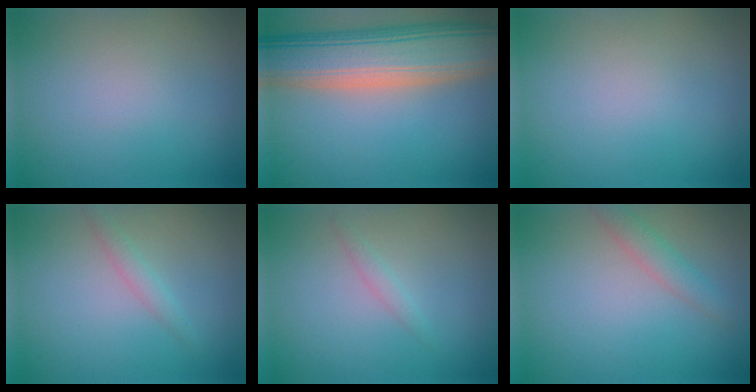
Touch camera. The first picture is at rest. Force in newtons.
{"total": 11.1, "press": 11.0, "slide": 0.8}
{"total": 0.0}
{"total": 1.3, "press": 1.3, "slide": 0.0}
{"total": 1.0, "press": 0.9, "slide": 0.2}
{"total": 1.9, "press": 1.9, "slide": 0.0}